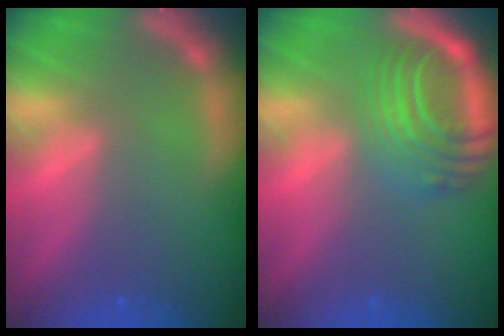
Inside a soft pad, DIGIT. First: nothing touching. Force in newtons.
{"total": 8.1}